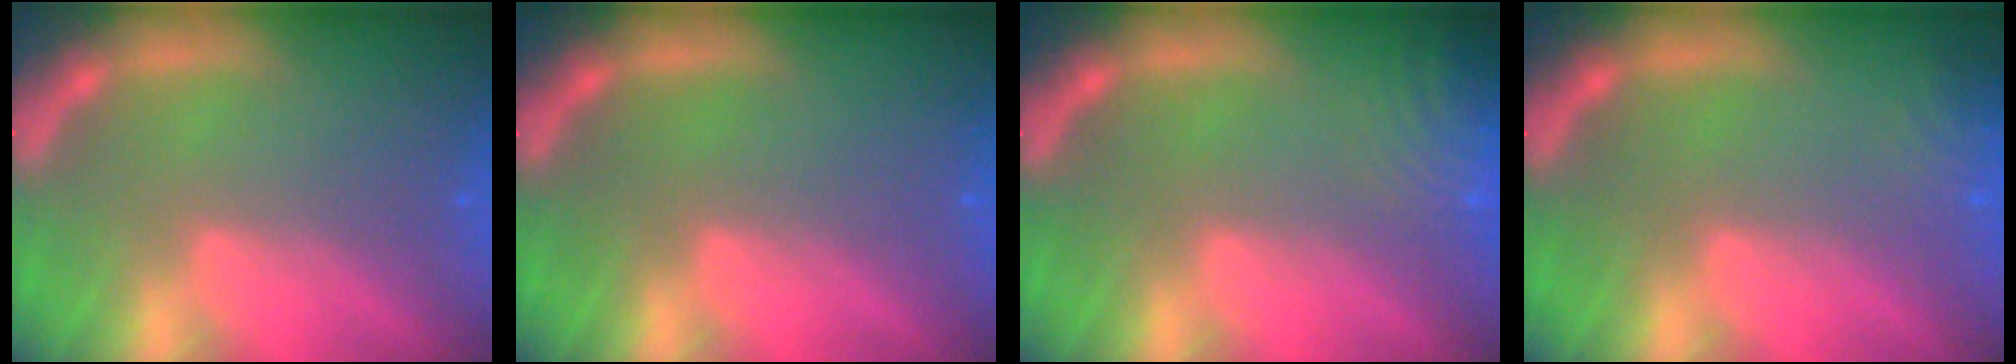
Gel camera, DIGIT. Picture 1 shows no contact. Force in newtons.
{"total": 0.0}
{"total": 7.5}
{"total": 2.4}